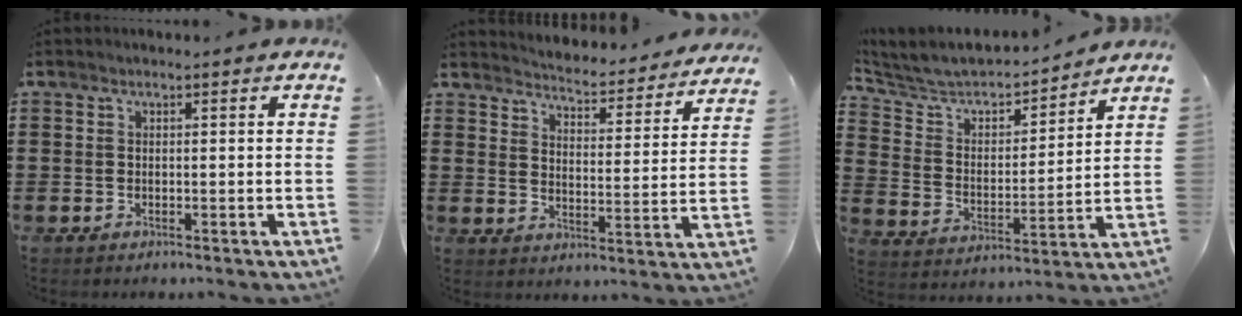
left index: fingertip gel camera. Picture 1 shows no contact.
{"total": 4.1, "force": [4.1, -0.2, 0.2], "torque": [-0.021, -0.046, 0.062]}
{"total": 5.3, "force": [4.9, 1.6, 1.3], "torque": [-0.057, -0.037, 0.077]}